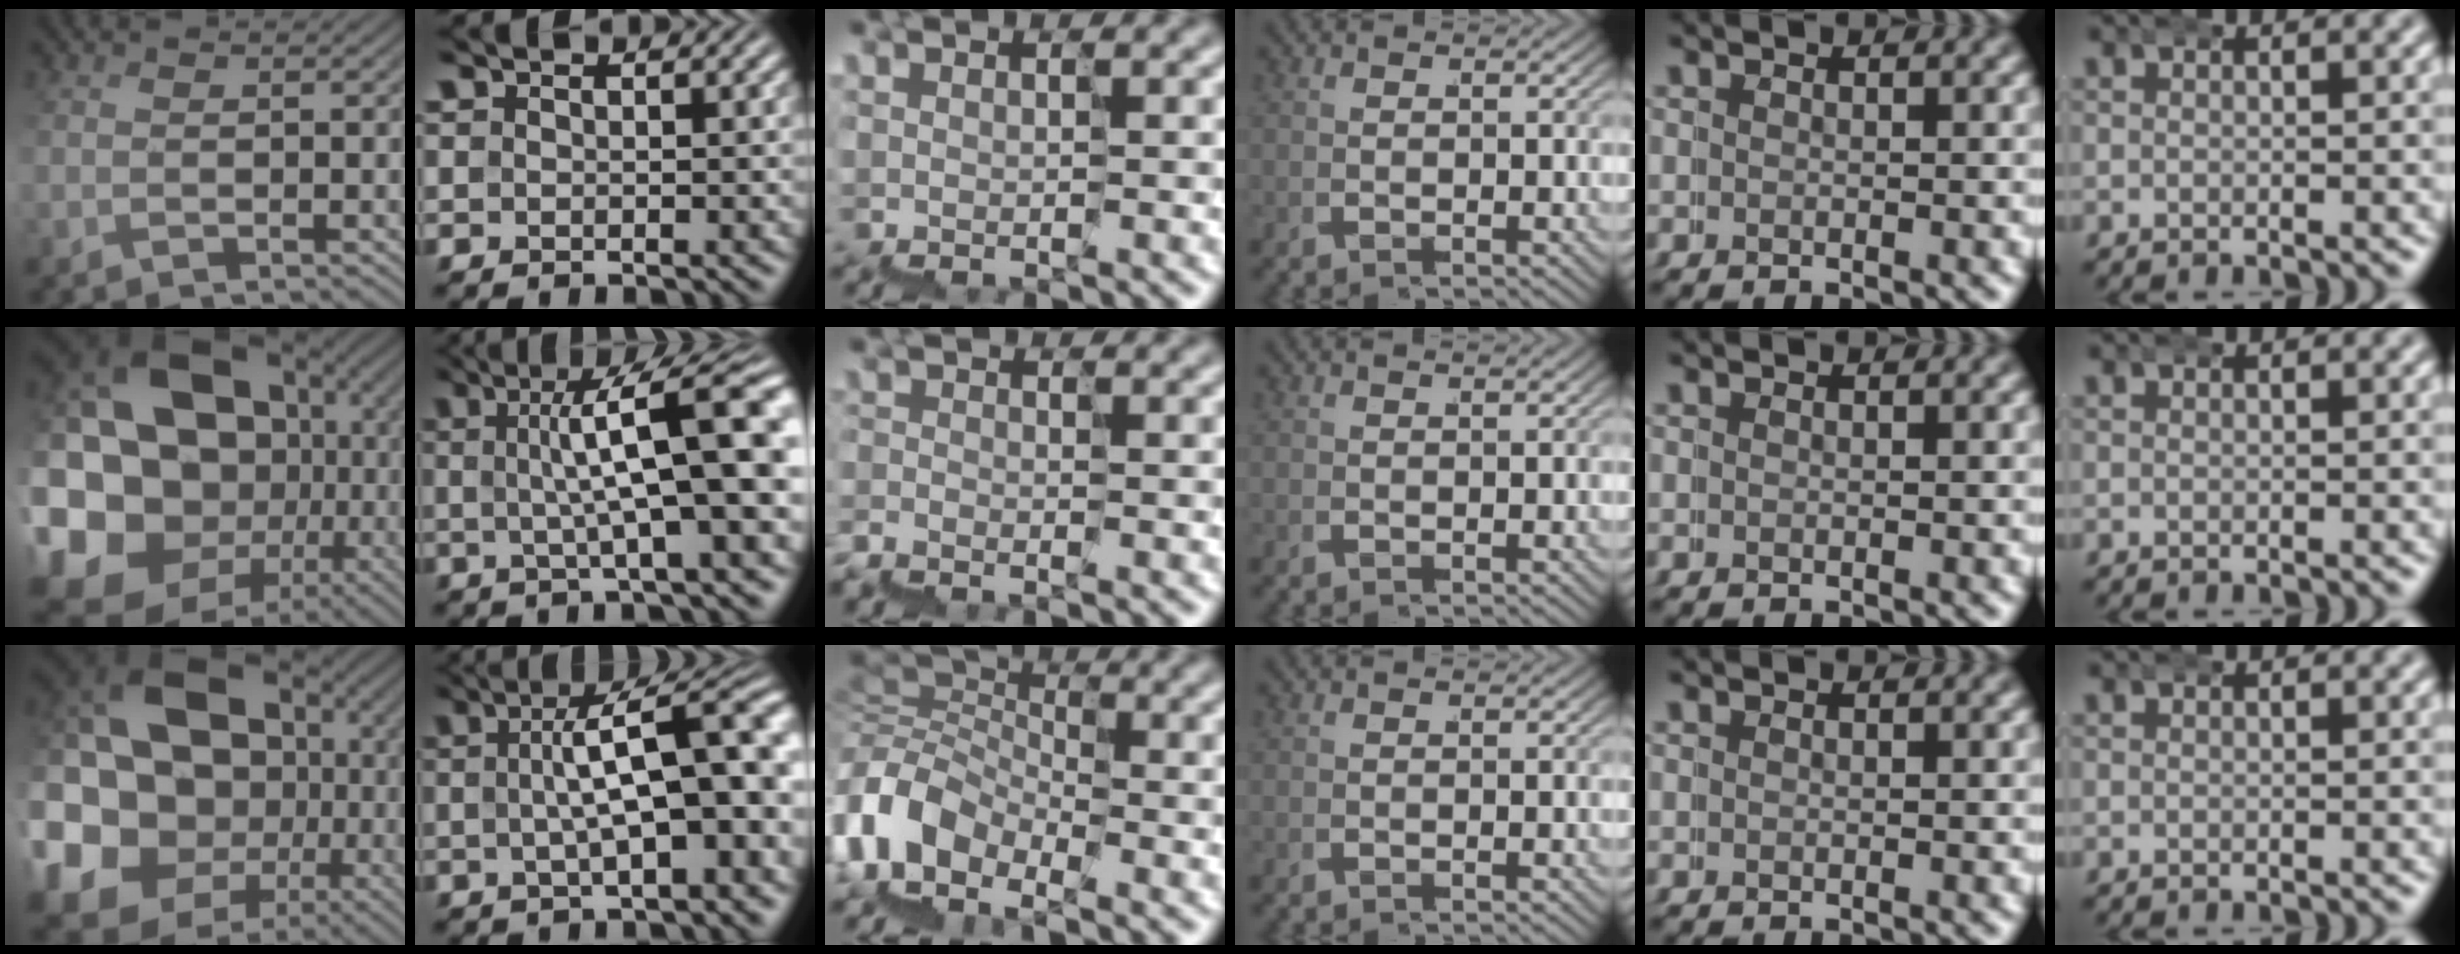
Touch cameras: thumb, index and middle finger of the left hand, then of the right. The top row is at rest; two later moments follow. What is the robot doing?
{"motion": "wrap", "object": "belt"}